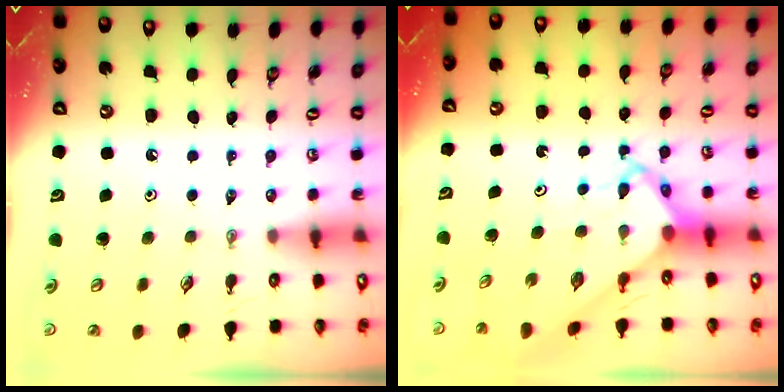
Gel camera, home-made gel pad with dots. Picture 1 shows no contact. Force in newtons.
{"total": 8.1, "press": 8.1, "slide": 0.7}